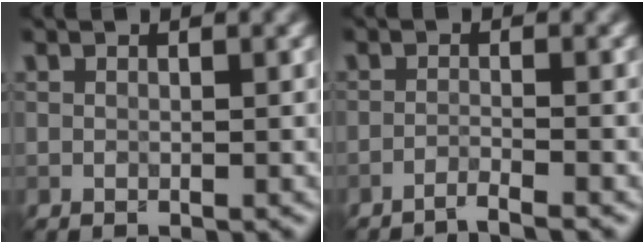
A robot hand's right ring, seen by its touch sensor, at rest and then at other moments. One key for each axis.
{"total": 1.6, "fx": -1.3, "fy": 0.1, "fz": 0.9, "tx": -0.007, "ty": 0.000, "tz": -0.038}